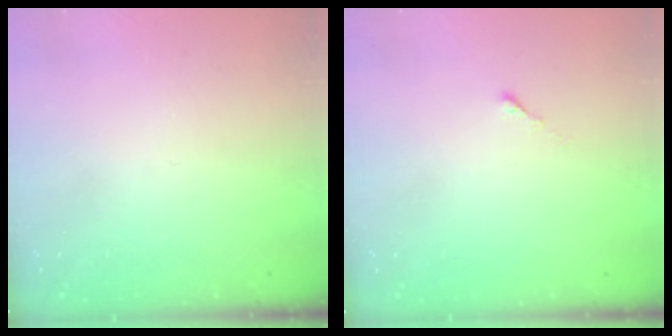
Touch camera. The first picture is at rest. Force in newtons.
{"total": 0.0}